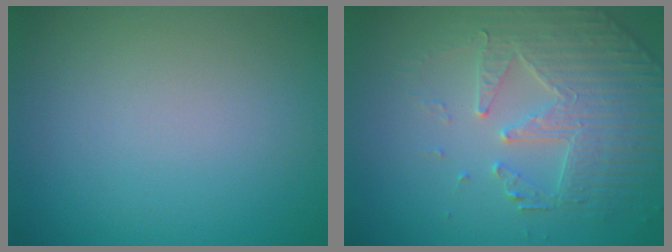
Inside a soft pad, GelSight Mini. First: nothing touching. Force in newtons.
{"total": 4.4, "press": 4.2, "slide": 1.2}